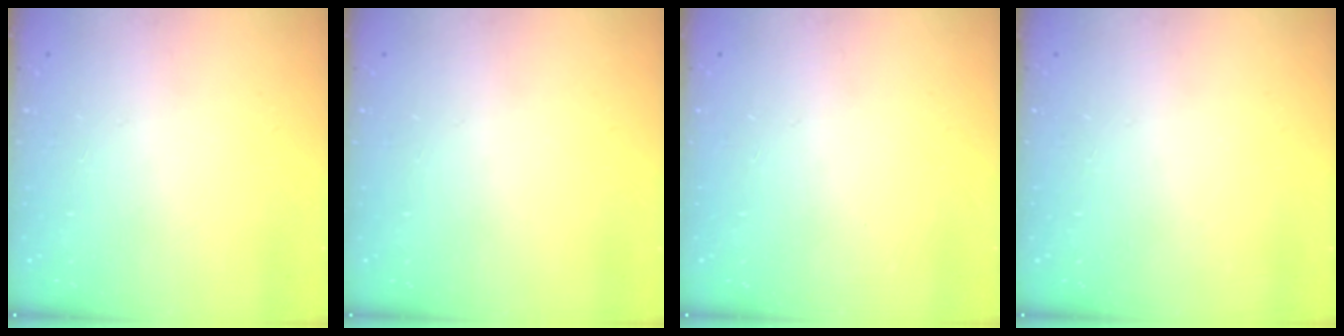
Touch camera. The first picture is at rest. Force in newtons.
{"total": 0.0}
{"total": 0.0}
{"total": 0.0}